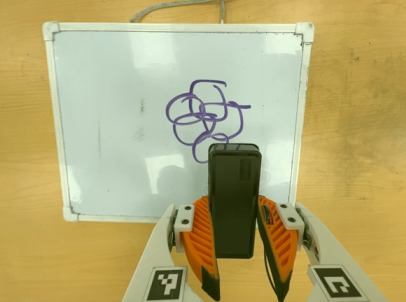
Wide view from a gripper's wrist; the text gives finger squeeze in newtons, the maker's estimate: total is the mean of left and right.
{"total": 5.6, "left": 3.8, "right": 7.4}